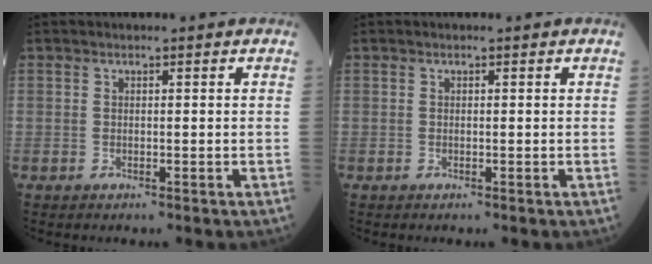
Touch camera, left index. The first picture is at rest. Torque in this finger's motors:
{"motor_torque": [0.01, -0.01, 0.00, 0.00]}